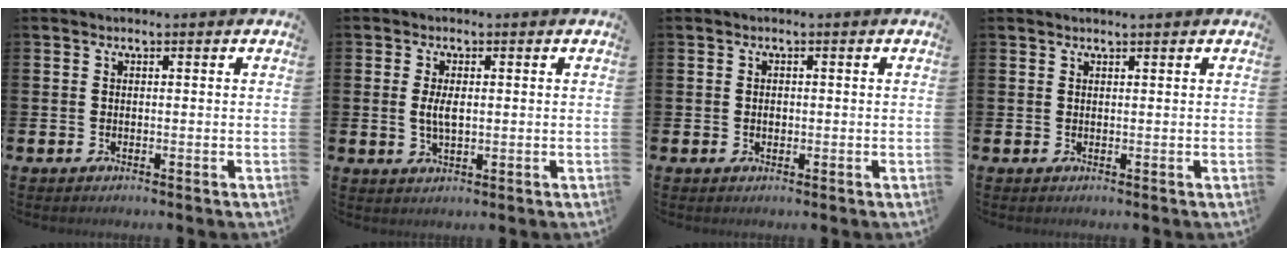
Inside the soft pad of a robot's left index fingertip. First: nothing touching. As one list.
[{"total": 3.0, "force": [0.2, 1.3, 2.7], "torque": [-0.046, 0.002, 0.000]}, {"total": 0.9, "force": [-0.1, 0.7, 0.5], "torque": [-0.003, 0.003, -0.005]}, {"total": 0.8, "force": [0.8, -0.1, 0.2], "torque": [-0.002, 0.000, 0.015]}]